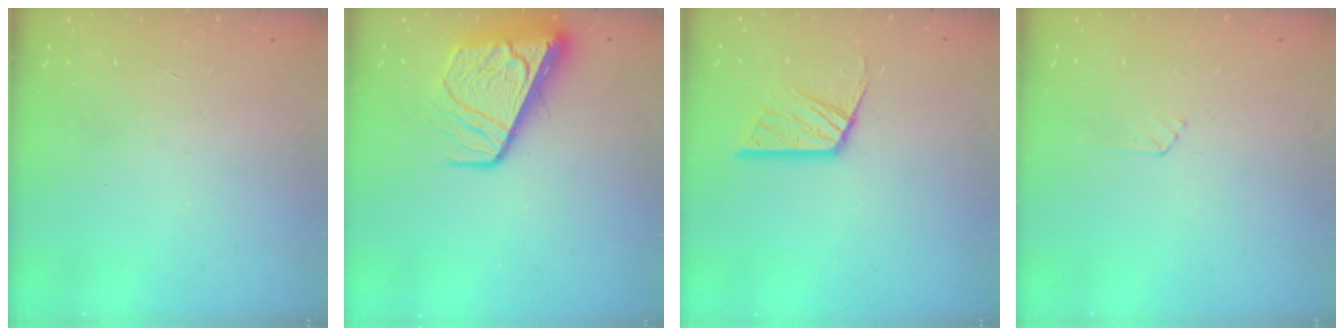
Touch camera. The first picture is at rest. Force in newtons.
{"total": 12.7, "press": 12.7, "slide": 1.5}
{"total": 11.6, "press": 11.5, "slide": 0.8}
{"total": 3.0, "press": 3.0, "slide": 0.3}